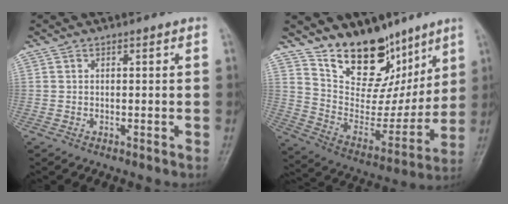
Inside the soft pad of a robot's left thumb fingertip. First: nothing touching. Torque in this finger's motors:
{"motor_torque": [2.05, 1.86, 1.41, -1.36, 0.10]}